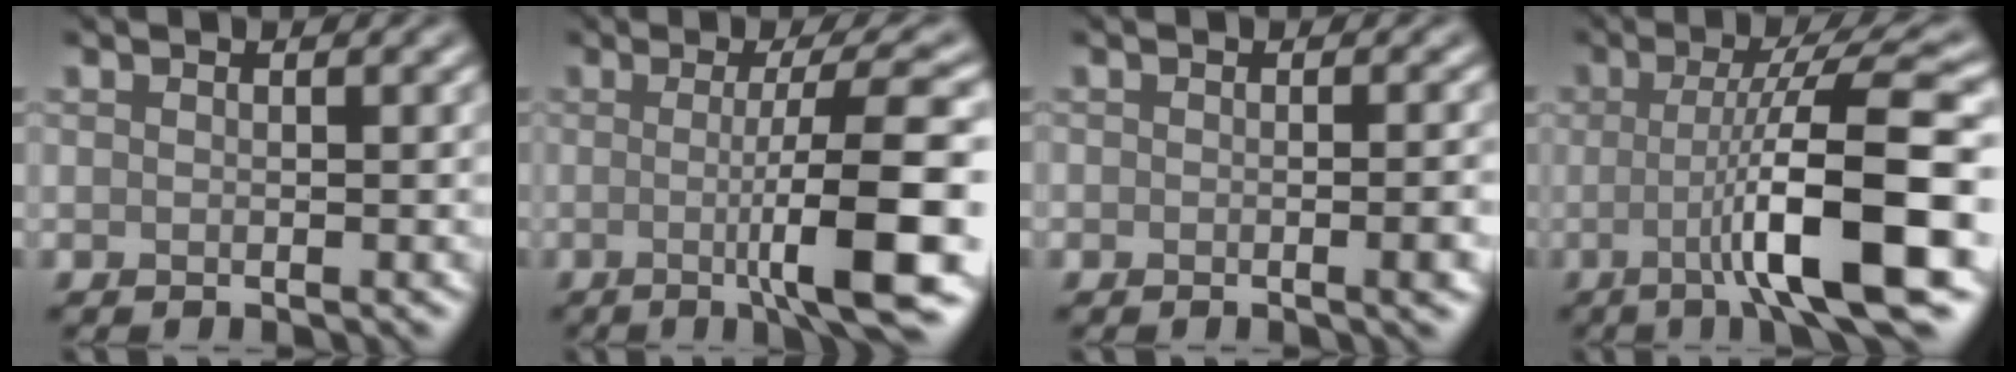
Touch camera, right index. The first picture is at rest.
{"total": 9.5, "force": [-1.1, 1.5, 9.4], "torque": [-0.126, -0.006, -0.015]}
{"total": 2.1, "force": [-0.7, 0.6, 1.9], "torque": [-0.023, -0.004, -0.007]}
{"total": 10.2, "force": [-2.0, 1.7, 9.9], "torque": [-0.138, 0.006, -0.038]}